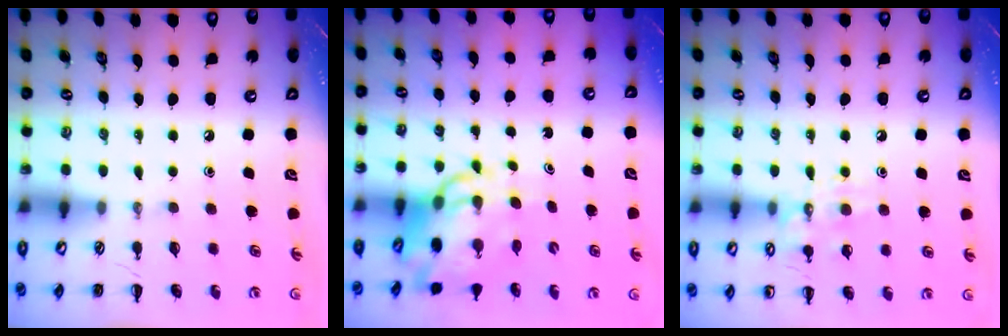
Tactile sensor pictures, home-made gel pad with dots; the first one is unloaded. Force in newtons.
{"total": 10.5, "press": 10.1, "slide": 2.8}
{"total": 9.7, "press": 9.7, "slide": 0.7}